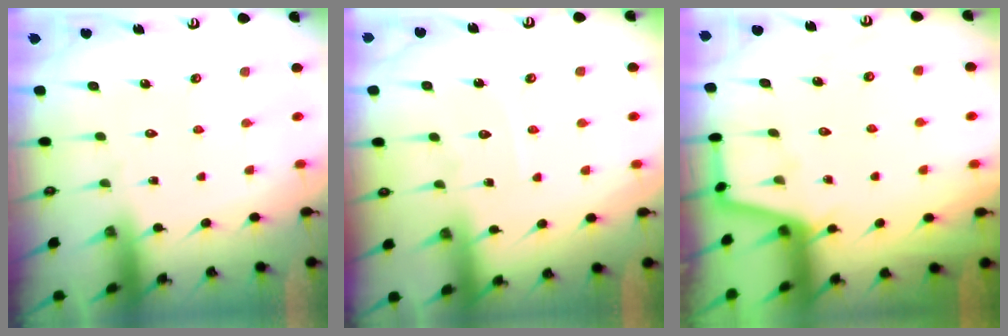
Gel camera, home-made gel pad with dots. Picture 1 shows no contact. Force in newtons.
{"total": 4.9, "press": 4.9, "slide": 0.5}
{"total": 3.5, "press": 3.5, "slide": 0.4}